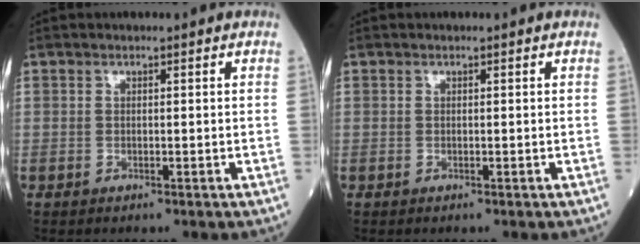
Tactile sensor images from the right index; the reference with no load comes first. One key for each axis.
{"total": 0.0}